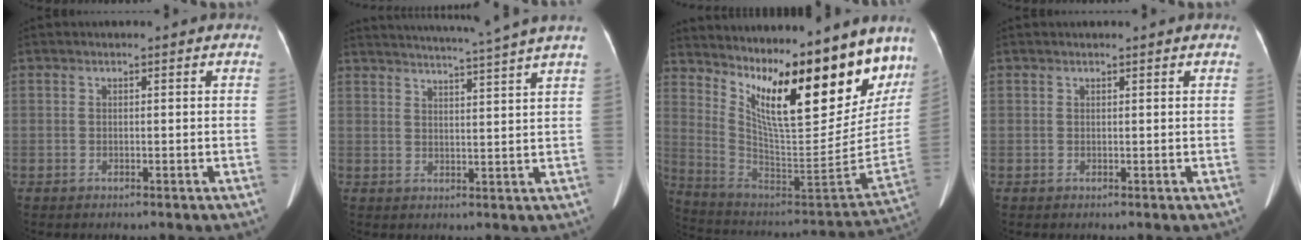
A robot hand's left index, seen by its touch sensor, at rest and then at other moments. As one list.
[{"total": 13.4, "force": [12.0, -2.7, 5.5], "torque": [-0.091, -0.031, 0.153]}, {"total": 25.8, "force": [17.4, 6.1, 18.1], "torque": [-0.291, -0.021, 0.274]}, {"total": 1.1, "force": [1.0, -0.1, 0.4], "torque": [-0.011, 0.011, 0.018]}]